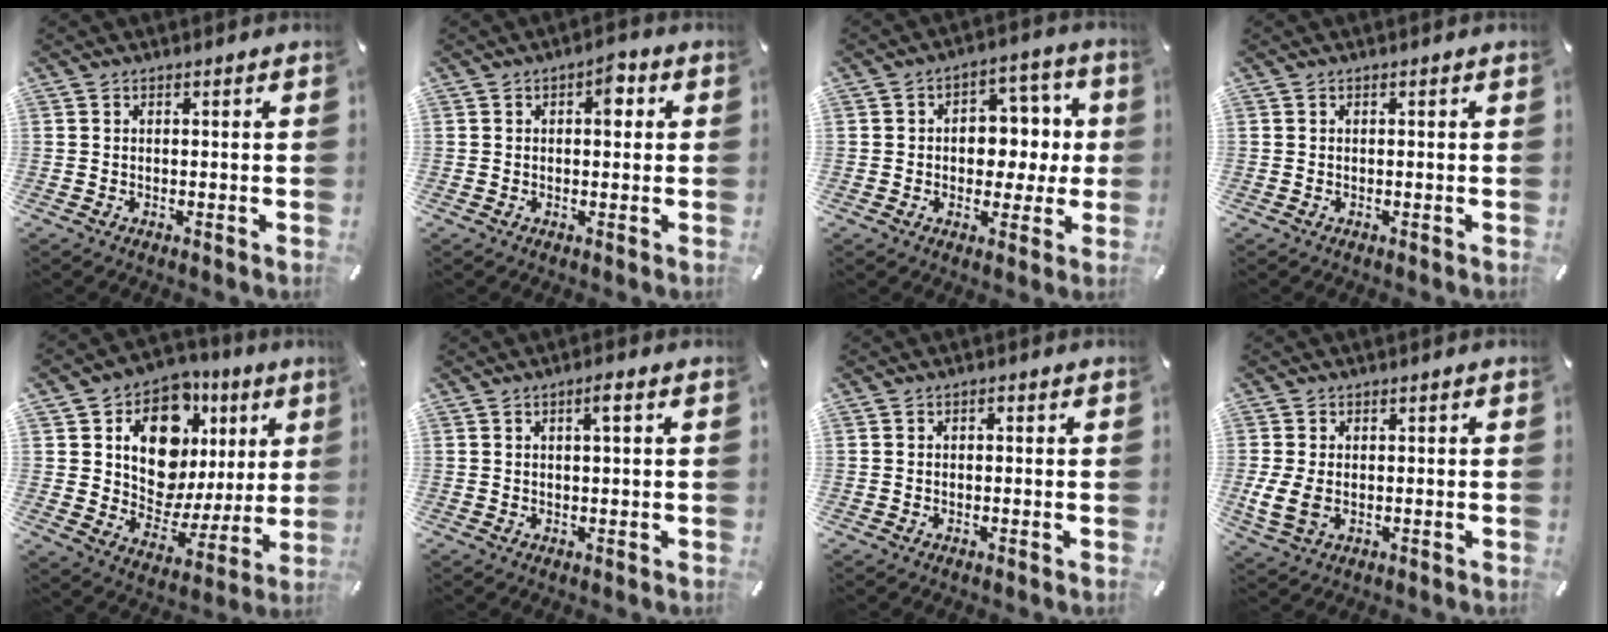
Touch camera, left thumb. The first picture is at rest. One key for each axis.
{"total": 4.0, "fx": 0.8, "fy": 2.1, "fz": 3.3, "tx": -0.037, "ty": -0.002, "tz": 0.003}
{"total": 10.3, "fx": -0.1, "fy": 8.2, "fz": 6.1, "tx": -0.074, "ty": 0.001, "tz": 0.000}
{"total": 0.0}
{"total": 15.3, "fx": 6.8, "fy": 10.8, "fz": 8.5, "tx": -0.133, "ty": -0.051, "tz": 0.123}
{"total": 2.8, "fx": 0.9, "fy": 0.5, "fz": 2.6, "tx": -0.052, "ty": 0.003, "tz": 0.013}
{"total": 1.0, "fx": -0.2, "fy": 0.6, "fz": 0.8, "tx": -0.014, "ty": 0.003, "tz": -0.005}
{"total": 5.9, "fx": -0.6, "fy": 4.1, "fz": 4.2, "tx": -0.084, "ty": -0.001, "tz": -0.010}